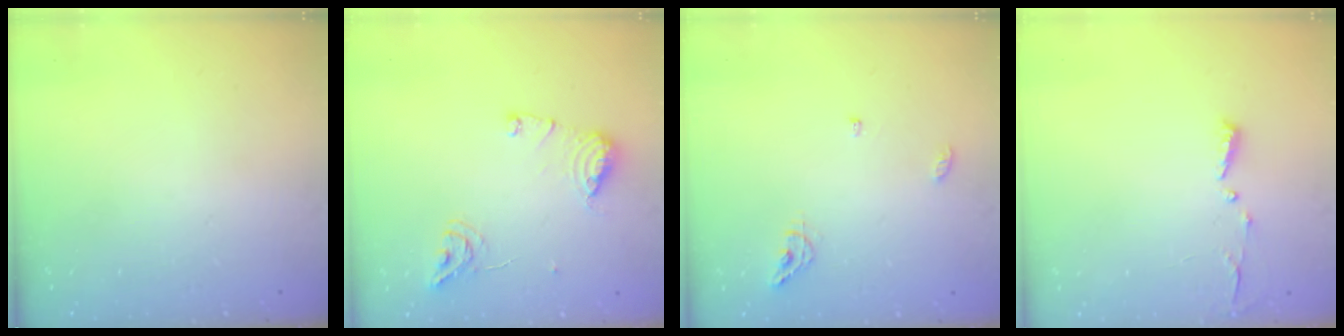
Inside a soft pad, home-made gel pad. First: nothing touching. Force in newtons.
{"total": 10.7, "press": 10.7, "slide": 1.0}
{"total": 7.0, "press": 6.9, "slide": 0.8}
{"total": 3.9, "press": 3.9, "slide": 0.3}